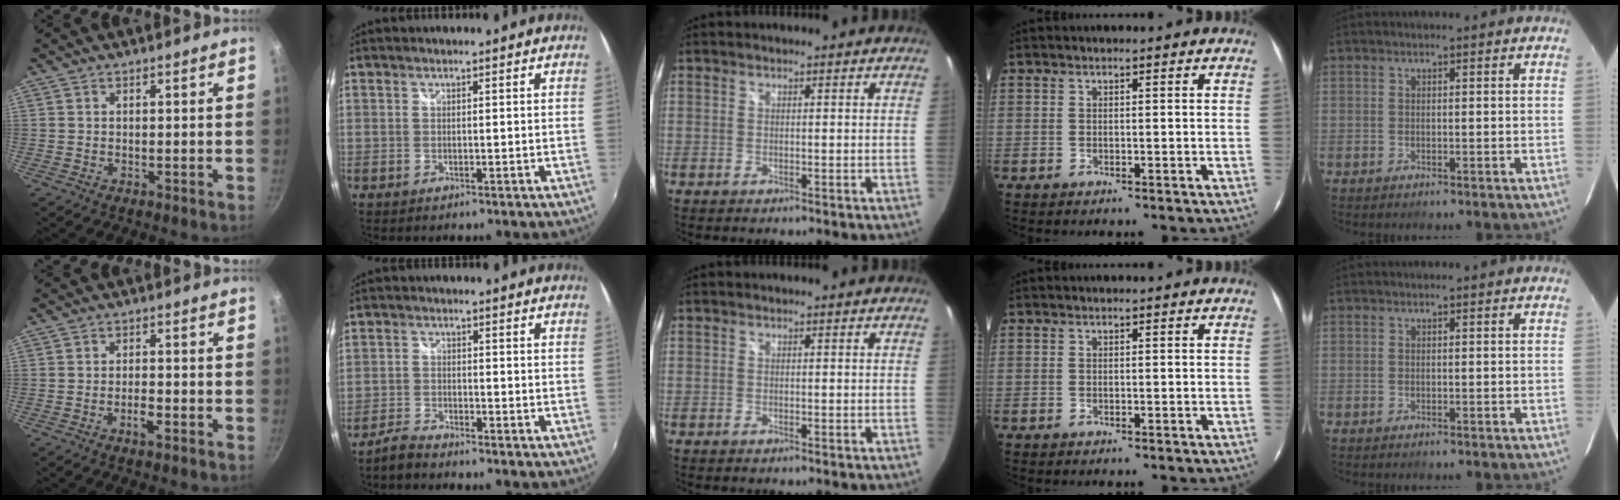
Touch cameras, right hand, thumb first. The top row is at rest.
{"thumb": {"total": 2.7, "force": [-1.4, 0.9, 2.1], "torque": [-0.035, 0.013, -0.026]}, "index": {"total": 3.3, "force": [-3.2, 0.5, 0.9], "torque": [-0.032, -0.006, -0.068]}}